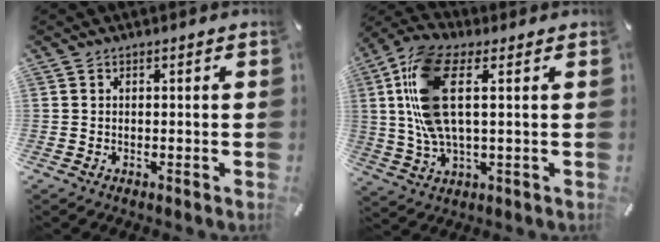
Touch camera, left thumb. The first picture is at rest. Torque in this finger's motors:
{"motor_torque": [0.72, 0.79, 1.09, 0.33, 0.30]}